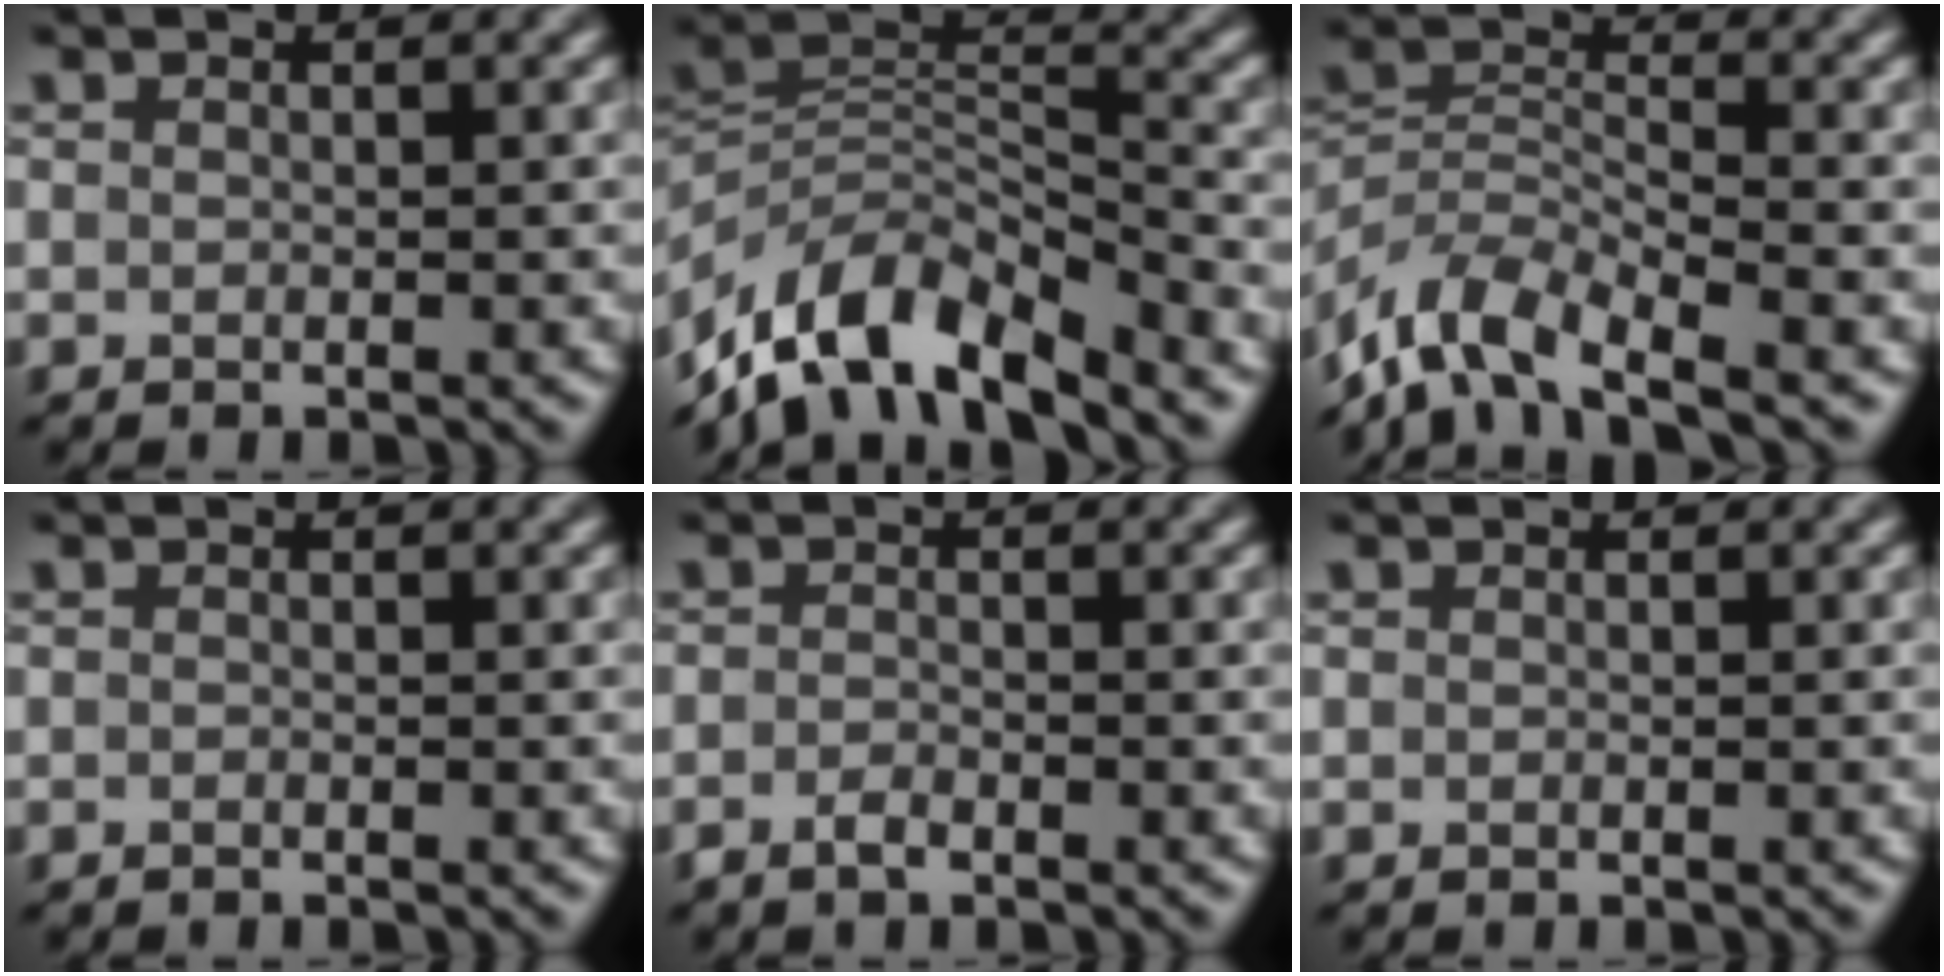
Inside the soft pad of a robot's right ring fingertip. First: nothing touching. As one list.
[{"total": 10.8, "force": [-7.9, 4.2, 6.0], "torque": [-0.106, 0.010, -0.160]}, {"total": 7.6, "force": [-5.9, 2.5, 4.1], "torque": [-0.073, 0.001, -0.129]}, {"total": 0.0}, {"total": 1.0, "force": [-0.7, 0.3, 0.7], "torque": [-0.019, 0.003, -0.017]}, {"total": 0.0}]